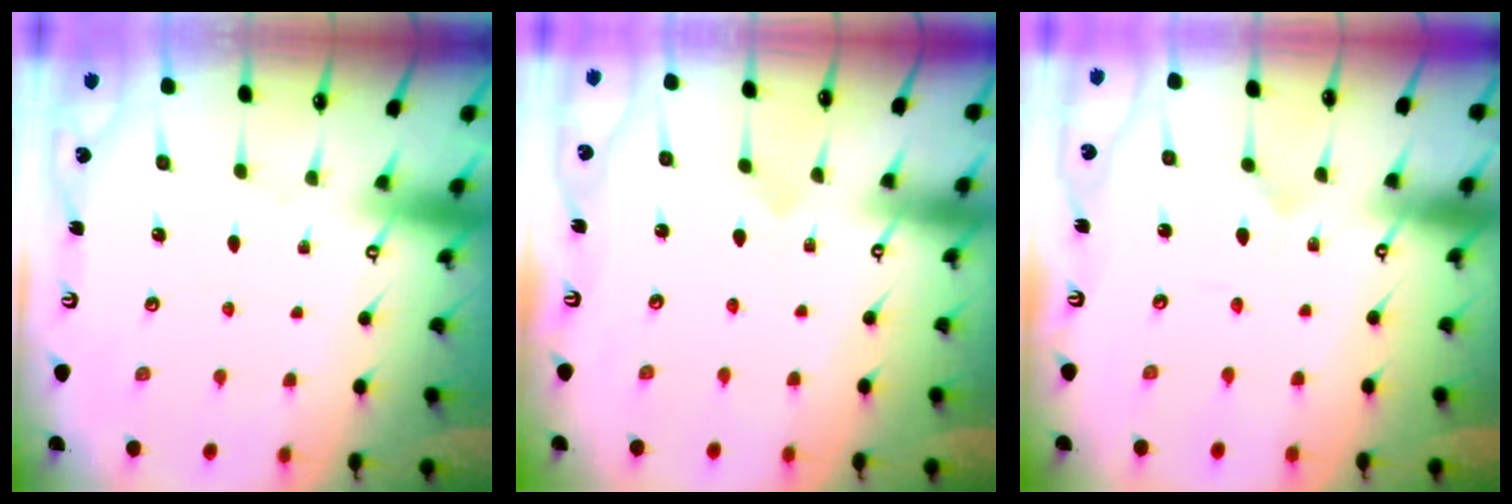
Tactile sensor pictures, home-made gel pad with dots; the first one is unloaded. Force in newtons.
{"total": 1.7, "press": 1.7, "slide": 0.1}
{"total": 1.5, "press": 1.5, "slide": 0.0}